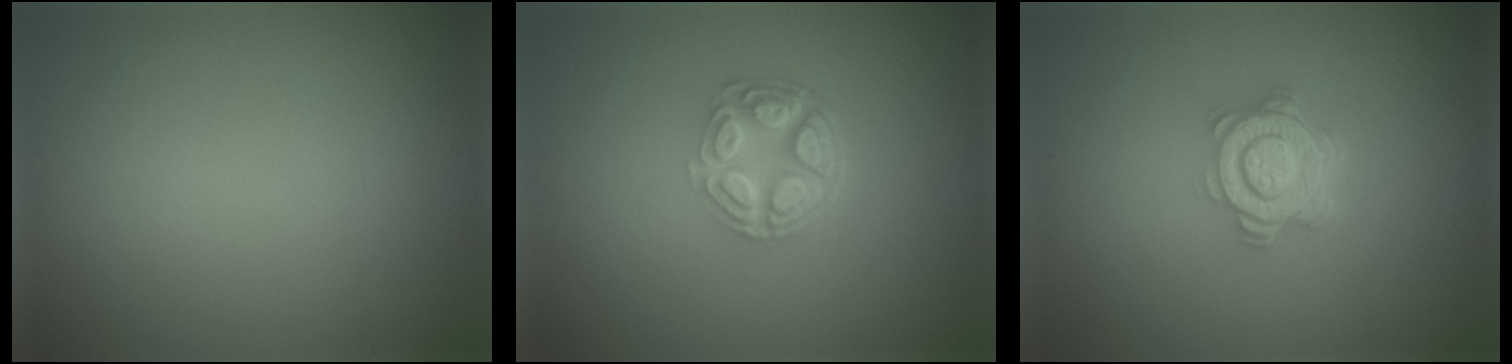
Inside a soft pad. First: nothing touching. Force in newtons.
{"total": 5.2, "press": 3.8, "slide": 3.5}
{"total": 4.5, "press": 3.4, "slide": 3.0}